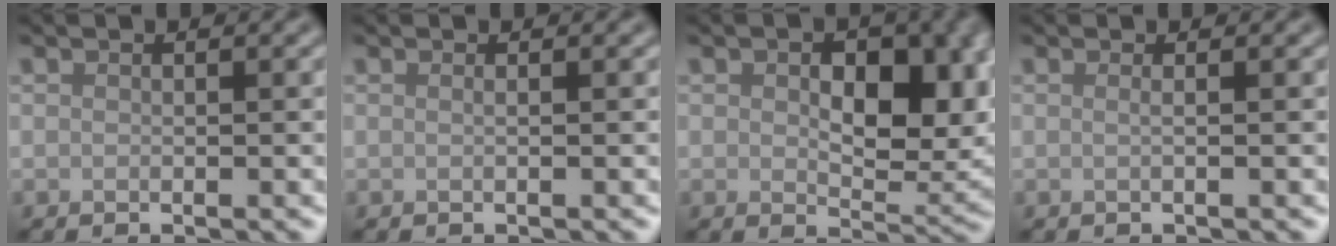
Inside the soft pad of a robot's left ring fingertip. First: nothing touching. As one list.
[{"total": 0.5, "force": [0.1, 0.2, 0.5], "torque": [-0.005, -0.001, -0.004]}, {"total": 8.9, "force": [1.2, 5.0, 7.3], "torque": [-0.101, -0.005, 0.021]}, {"total": 1.0, "force": [0.1, 0.4, 0.9], "torque": [-0.010, -0.003, -0.008]}]